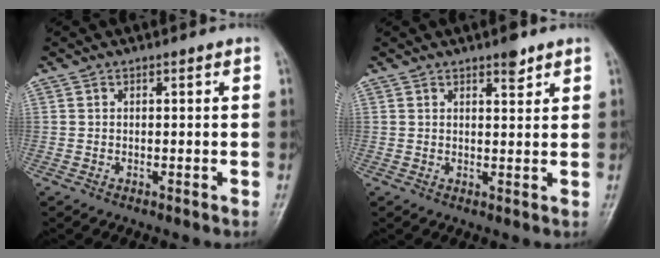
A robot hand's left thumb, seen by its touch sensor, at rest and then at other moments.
{"total": 3.0, "force": [2.2, 1.0, 1.8], "torque": [-0.017, -0.013, 0.031]}